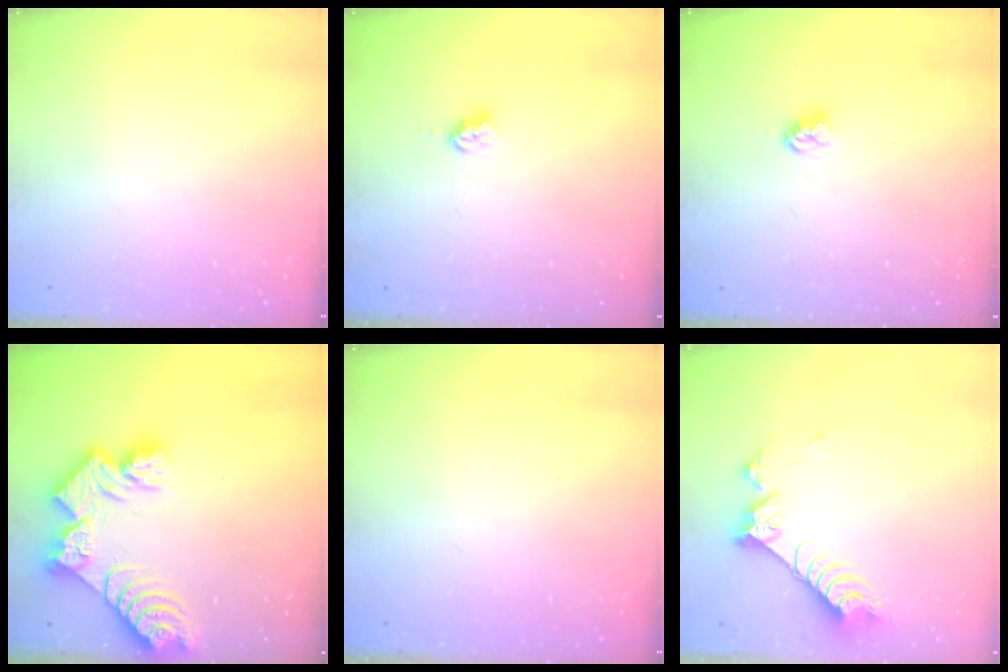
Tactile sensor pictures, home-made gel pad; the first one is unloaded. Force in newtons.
{"total": 3.2, "press": 3.2, "slide": 0.5}
{"total": 4.1, "press": 4.0, "slide": 0.5}
{"total": 11.7, "press": 11.7, "slide": 1.1}
{"total": 0.0}
{"total": 8.9, "press": 8.9, "slide": 0.6}